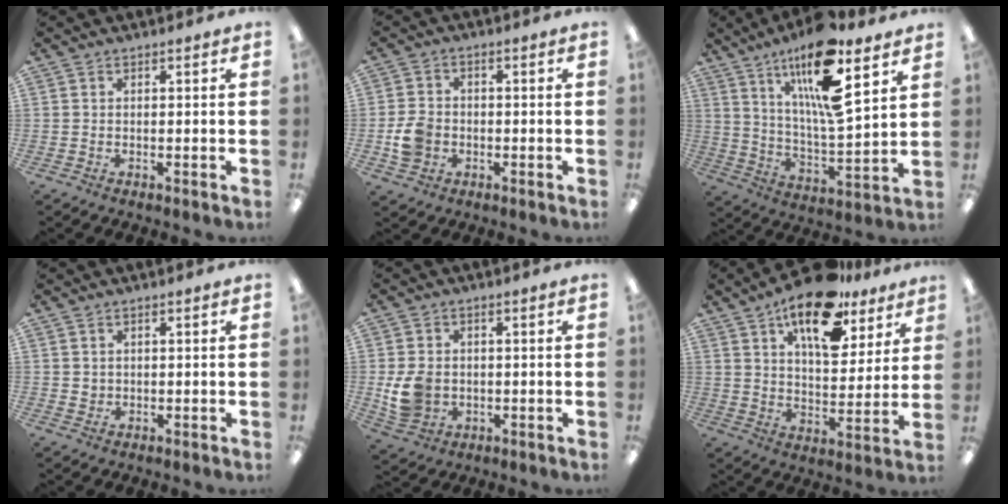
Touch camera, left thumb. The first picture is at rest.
{"total": 6.2, "force": [-1.7, 5.1, 2.9], "torque": [-0.053, 0.009, -0.031]}
{"total": 18.9, "force": [12.2, 4.3, 13.8], "torque": [-0.240, -0.063, 0.195]}
{"total": 1.3, "force": [0.5, 1.2, 0.3], "torque": [-0.006, 0.005, 0.008]}
{"total": 7.7, "force": [-0.7, 6.5, 4.1], "torque": [-0.085, 0.007, -0.010]}
{"total": 18.3, "force": [12.0, 8.1, 11.2], "torque": [-0.172, -0.057, 0.202]}